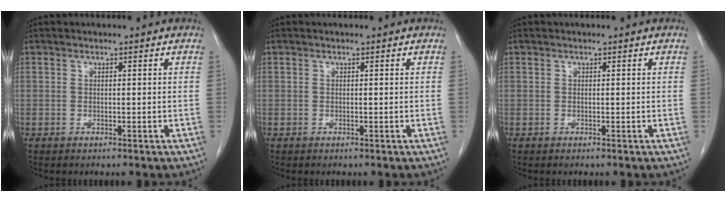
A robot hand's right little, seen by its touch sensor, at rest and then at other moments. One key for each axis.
{"total": 0.0}
{"total": 0.0}